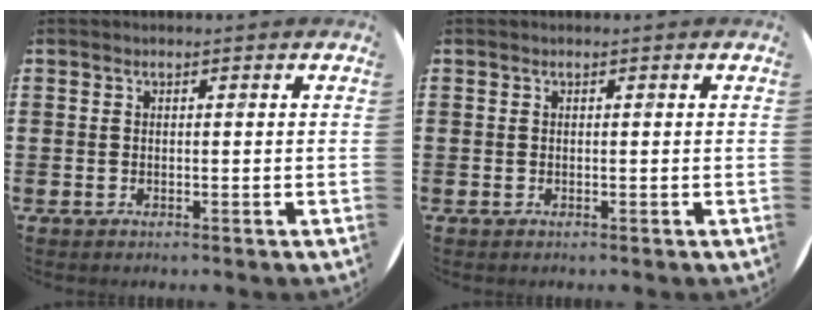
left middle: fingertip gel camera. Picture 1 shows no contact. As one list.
[{"total": 0.0}]